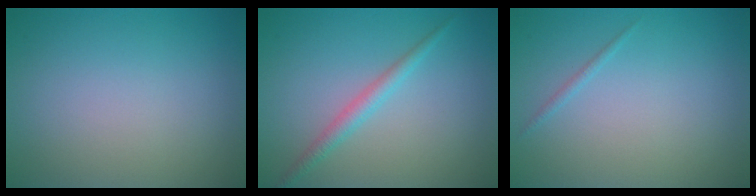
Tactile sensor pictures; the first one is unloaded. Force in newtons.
{"total": 1.8, "press": 1.8, "slide": 0.0}
{"total": 0.6, "press": 0.6, "slide": 0.0}